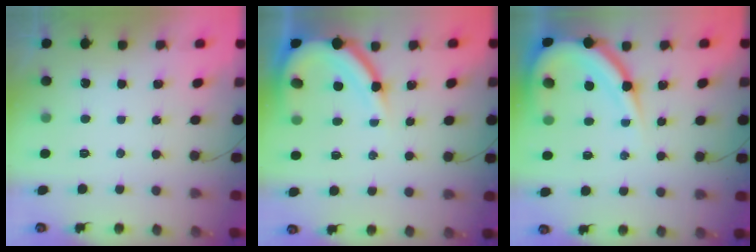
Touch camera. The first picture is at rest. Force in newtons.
{"total": 11.4, "press": 11.3, "slide": 1.2}
{"total": 12.8, "press": 12.8, "slide": 1.2}